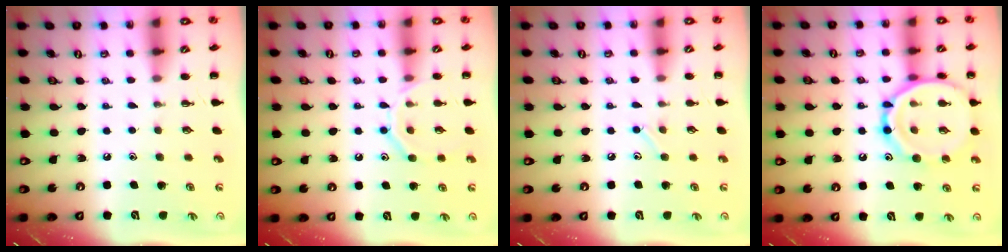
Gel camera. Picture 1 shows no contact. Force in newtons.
{"total": 10.6, "press": 10.5, "slide": 1.5}
{"total": 4.9, "press": 4.8, "slide": 1.1}
{"total": 16.6, "press": 16.5, "slide": 1.5}